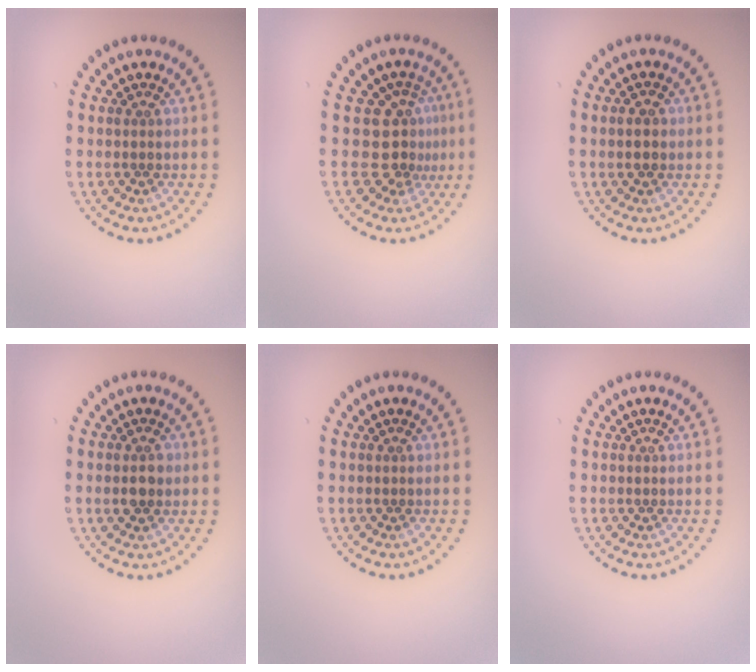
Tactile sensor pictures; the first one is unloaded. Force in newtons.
{"total": 3.3, "press": 2.4, "slide": 2.3}
{"total": 2.2, "press": 2.2, "slide": 0.1}
{"total": 2.2, "press": 2.2, "slide": 0.1}
{"total": 0.0}
{"total": 0.0}